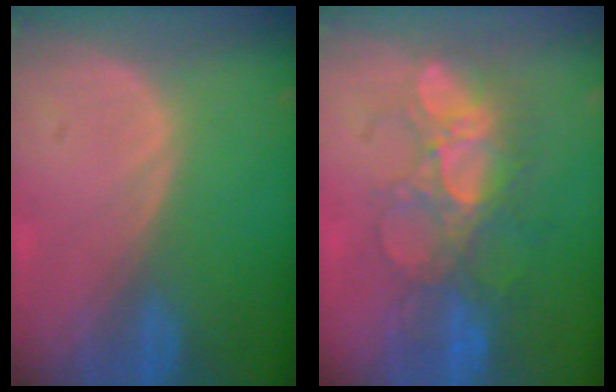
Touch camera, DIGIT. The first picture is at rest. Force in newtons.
{"total": 8.6, "press": 8.3, "slide": 2.4}